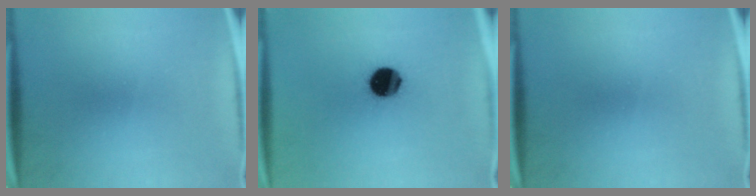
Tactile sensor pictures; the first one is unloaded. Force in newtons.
{"total": 11.5}
{"total": 0.0}